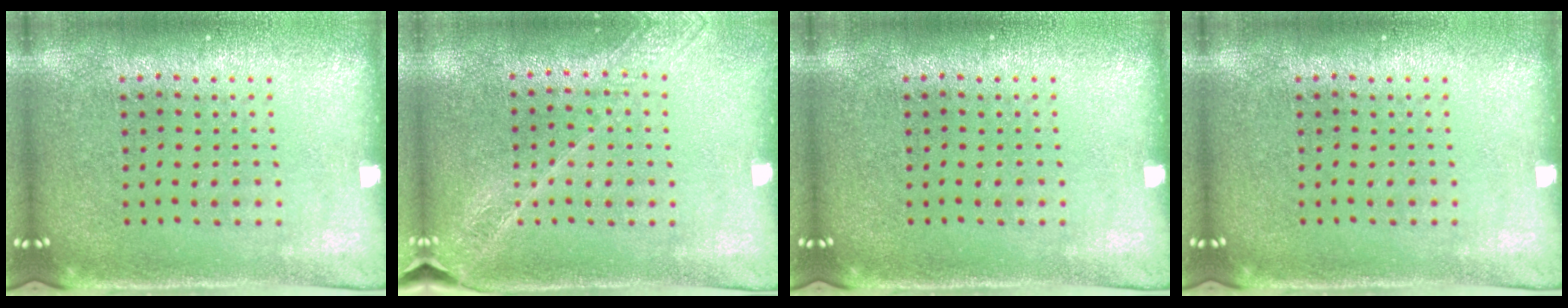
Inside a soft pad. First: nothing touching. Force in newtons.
{"total": 1.6, "press": 1.5, "slide": 0.4}
{"total": 0.0}
{"total": 0.0}